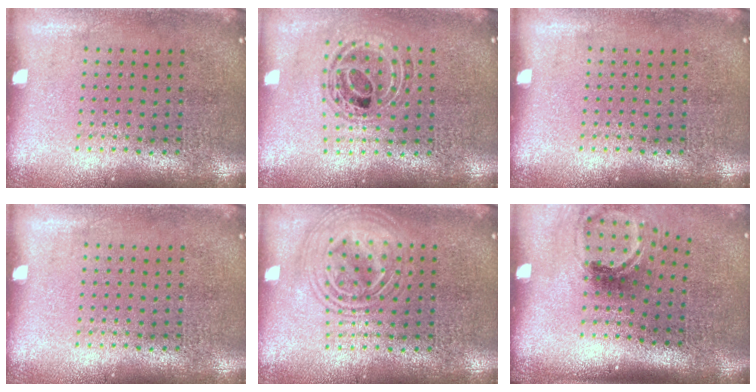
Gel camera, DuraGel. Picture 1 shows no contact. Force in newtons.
{"total": 0.7, "press": 0.7, "slide": 0.2}
{"total": 0.0}
{"total": 0.0}
{"total": 2.8, "press": 2.8, "slide": 0.4}
{"total": 2.0, "press": 1.3, "slide": 1.6}